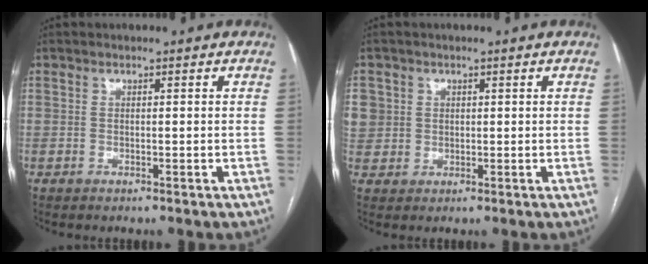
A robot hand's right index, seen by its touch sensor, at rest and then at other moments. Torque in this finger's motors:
{"motor_torque": [0.27, 0.11, 0.11, 0.02]}